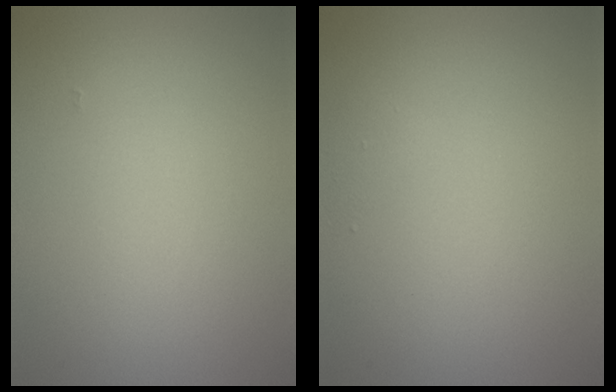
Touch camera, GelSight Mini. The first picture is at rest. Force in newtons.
{"total": 0.5, "press": 0.5, "slide": 0.0}